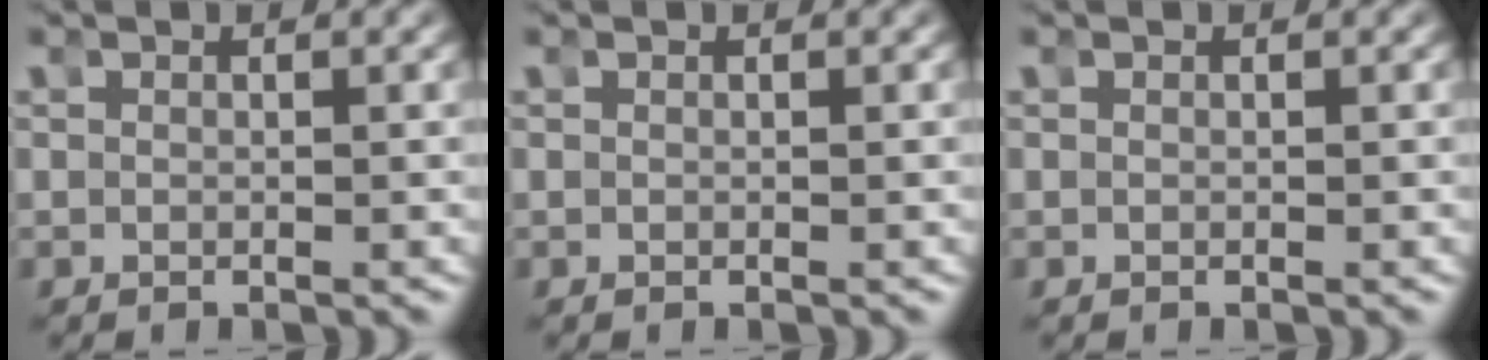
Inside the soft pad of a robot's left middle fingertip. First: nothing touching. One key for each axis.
{"total": 0.0}
{"total": 0.0}